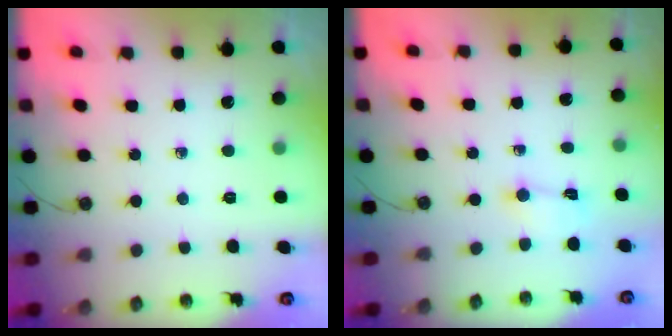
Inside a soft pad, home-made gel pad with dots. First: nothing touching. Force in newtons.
{"total": 1.5, "press": 1.4, "slide": 0.6}